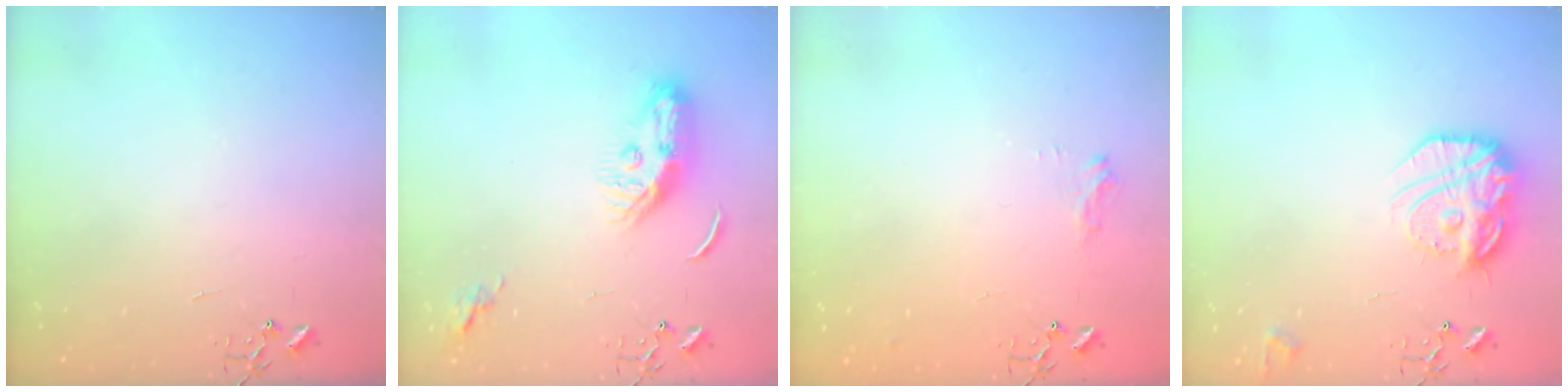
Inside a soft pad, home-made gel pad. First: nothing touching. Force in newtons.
{"total": 9.3, "press": 9.2, "slide": 1.2}
{"total": 8.7, "press": 8.7, "slide": 0.9}
{"total": 18.7, "press": 18.6, "slide": 1.6}